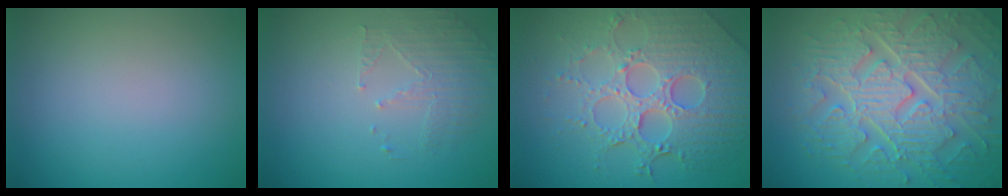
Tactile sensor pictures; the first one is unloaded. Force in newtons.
{"total": 1.8, "press": 1.1, "slide": 1.4}
{"total": 8.1, "press": 5.8, "slide": 5.6}
{"total": 9.5, "press": 7.0, "slide": 6.5}